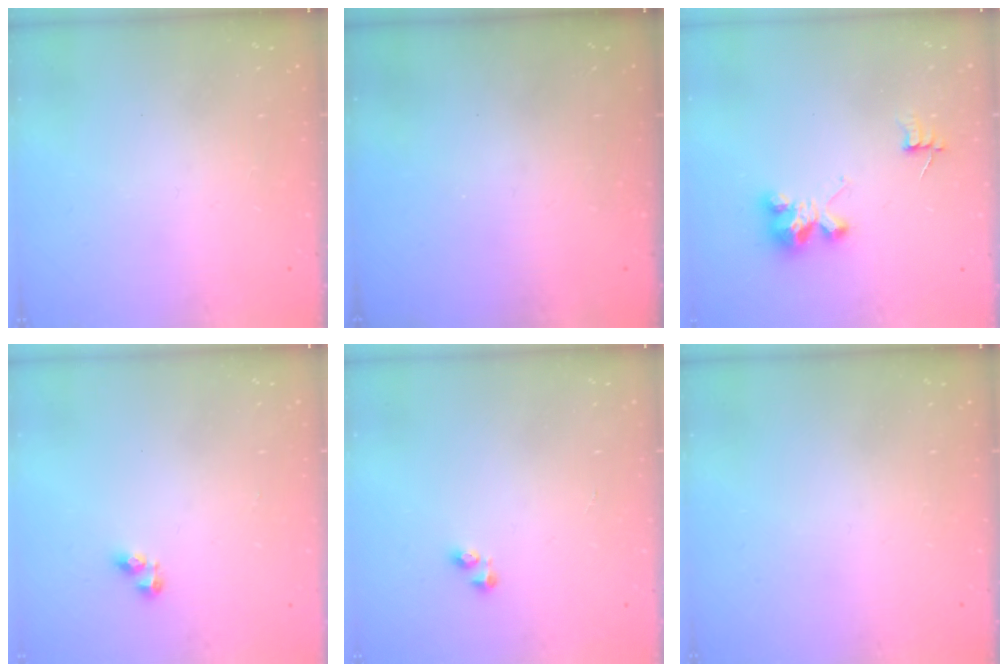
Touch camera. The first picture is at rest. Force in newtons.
{"total": 0.0}
{"total": 4.6, "press": 4.6, "slide": 0.3}
{"total": 3.4, "press": 3.4, "slide": 0.3}
{"total": 2.2, "press": 2.2, "slide": 0.3}
{"total": 0.0}